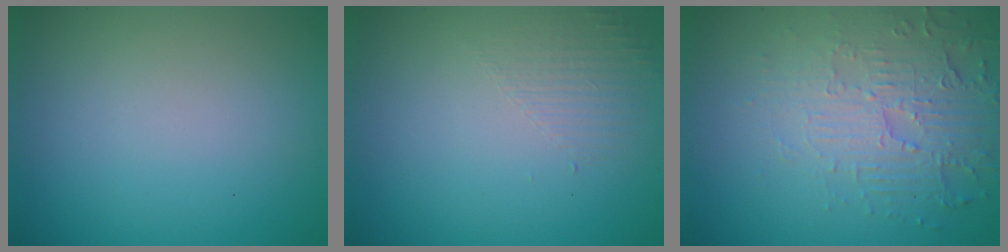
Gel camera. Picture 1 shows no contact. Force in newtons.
{"total": 1.4, "press": 0.2, "slide": 1.4}
{"total": 5.5, "press": 3.6, "slide": 4.1}